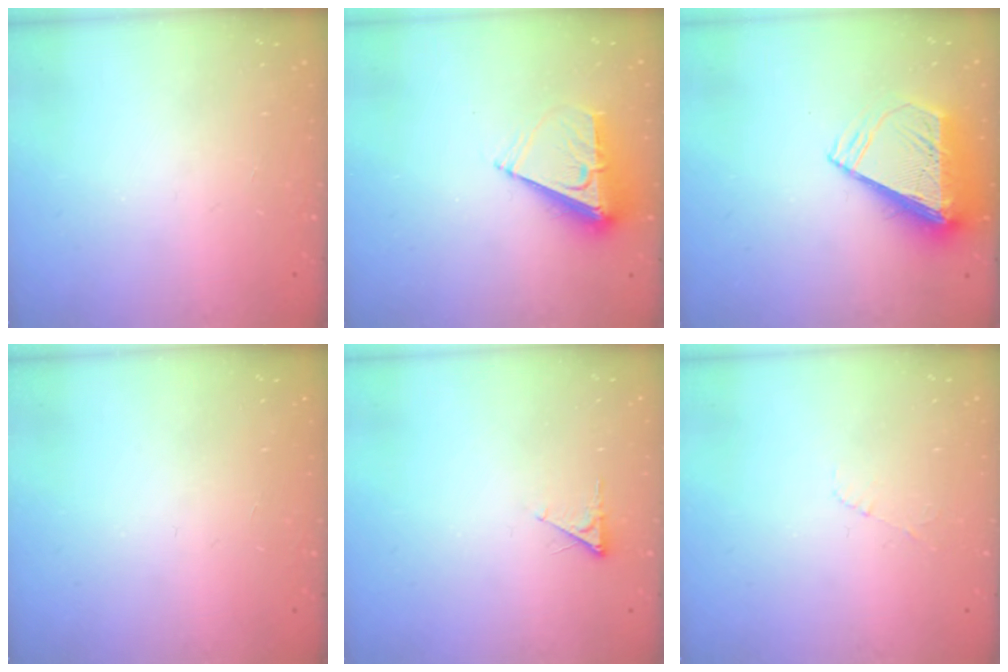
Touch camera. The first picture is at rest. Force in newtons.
{"total": 7.5, "press": 7.5, "slide": 0.5}
{"total": 9.7, "press": 9.6, "slide": 1.4}
{"total": 0.0}
{"total": 1.8, "press": 1.7, "slide": 0.3}
{"total": 3.3, "press": 3.3, "slide": 0.4}